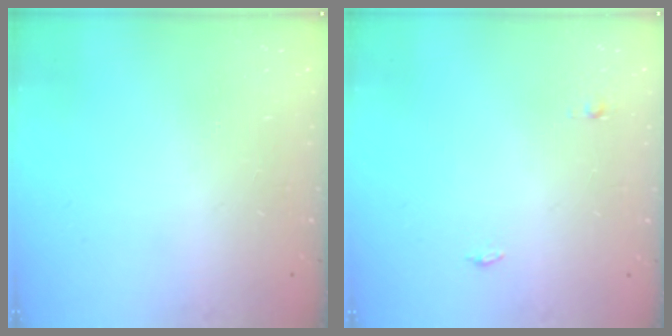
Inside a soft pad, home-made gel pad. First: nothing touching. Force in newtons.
{"total": 7.6, "press": 3.3, "slide": 6.8}